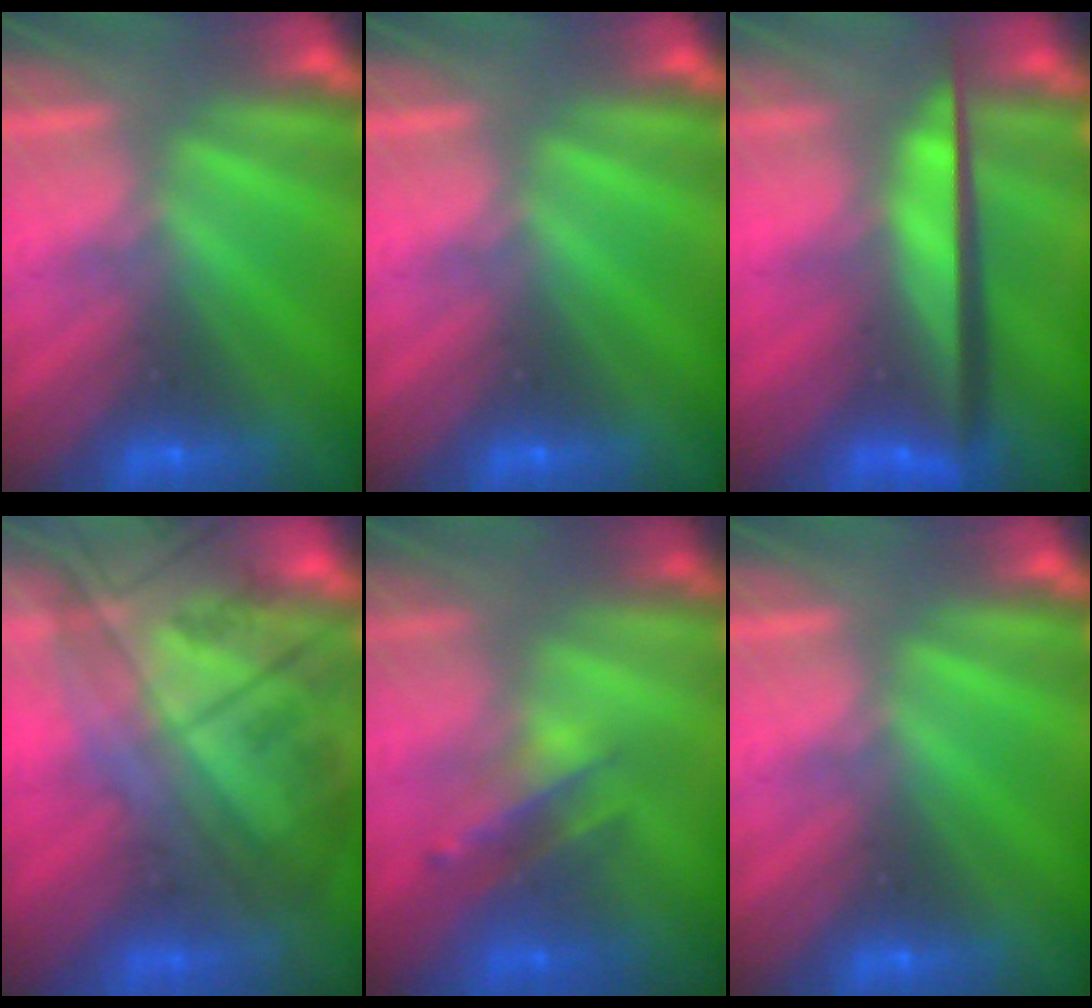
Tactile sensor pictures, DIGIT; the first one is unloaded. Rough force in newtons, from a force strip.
{"total": 0.0}
{"total": 7.9}
{"total": 7.3}
{"total": 2.4}
{"total": 0.0}